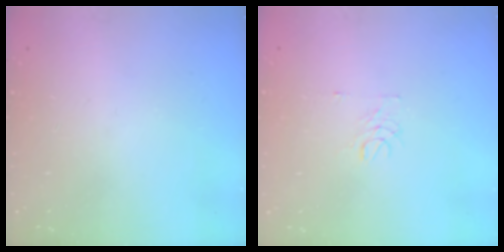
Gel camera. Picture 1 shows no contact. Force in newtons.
{"total": 3.5, "press": 3.5, "slide": 0.3}